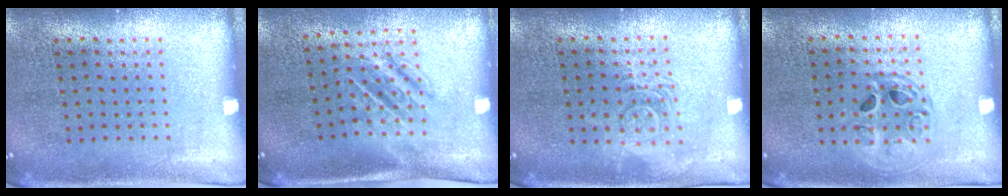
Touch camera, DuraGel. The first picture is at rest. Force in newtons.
{"total": 1.7, "press": 1.3, "slide": 1.1}
{"total": 1.6, "press": 1.6, "slide": 0.3}
{"total": 1.5, "press": 1.3, "slide": 0.7}